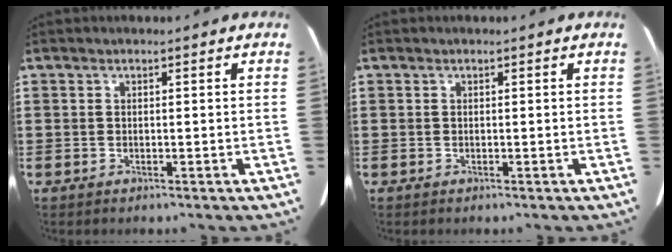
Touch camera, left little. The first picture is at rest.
{"total": 0.0}